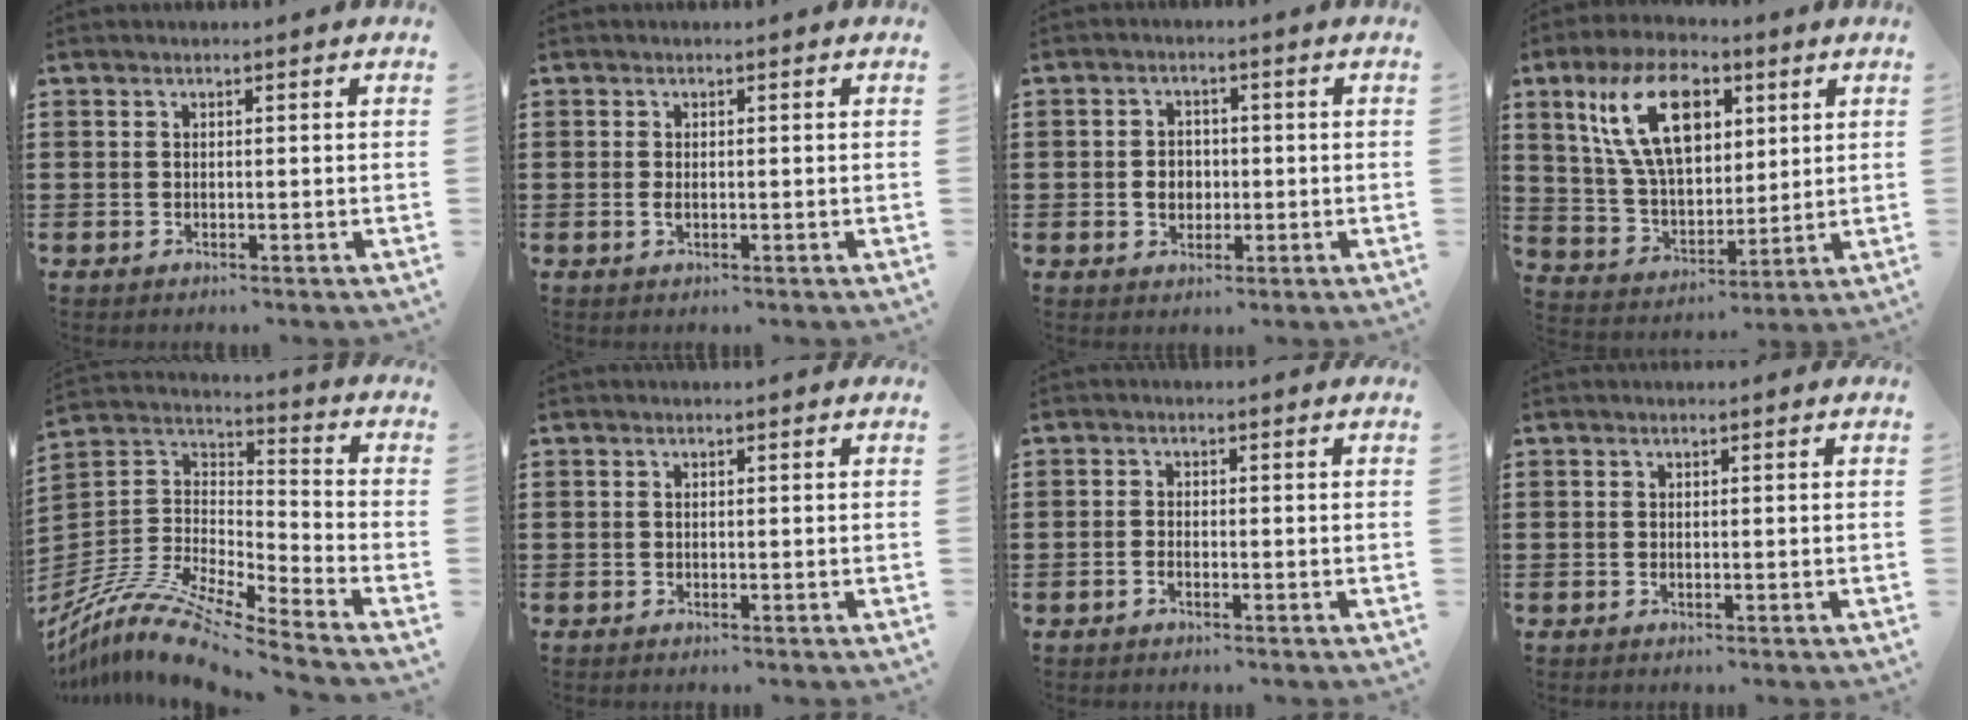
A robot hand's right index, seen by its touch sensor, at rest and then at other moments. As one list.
[{"total": 1.0, "force": [-0.1, 0.4, 0.9], "torque": [-0.018, 0.001, -0.003]}, {"total": 3.2, "force": [-0.4, 2.6, 1.8], "torque": [-0.033, 0.004, -0.013]}, {"total": 14.0, "force": [5.5, 7.6, 10.4], "torque": [-0.237, 0.014, 0.096]}, {"total": 11.2, "force": [-9.6, 1.6, 5.6], "torque": [-0.123, 0.011, -0.197]}, {"total": 0.0}, {"total": 1.1, "force": [-0.7, 0.5, 0.7], "torque": [-0.015, -0.003, -0.012]}, {"total": 0.0}]